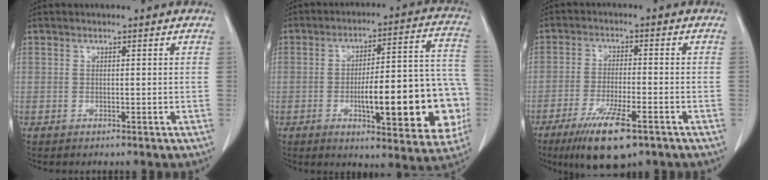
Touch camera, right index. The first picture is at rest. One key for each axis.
{"total": 20.8, "fx": -5.0, "fy": 4.8, "fz": 19.6, "tx": -0.198, "ty": 0.033, "tz": -0.054}
{"total": 10.0, "fx": -6.1, "fy": 1.8, "fz": 7.7, "tx": -0.140, "ty": -0.022, "tz": -0.099}